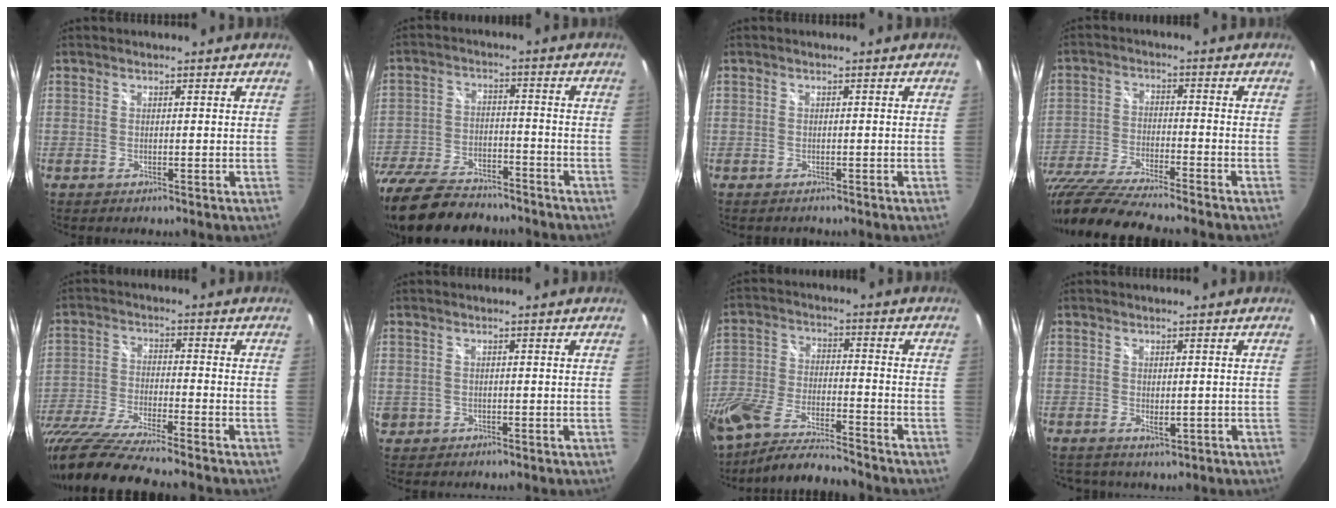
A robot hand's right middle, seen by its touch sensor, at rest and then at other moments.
{"total": 22.1, "force": [-17.4, 8.8, 10.5], "torque": [-0.245, -0.028, -0.279]}
{"total": 0.5, "force": [-0.5, 0.1, -0.1], "torque": [-0.001, 0.001, -0.011]}
{"total": 18.3, "force": [-15.5, 1.8, 9.5], "torque": [-0.203, -0.044, -0.280]}
{"total": 16.5, "force": [-13.8, 0.5, 9.1], "torque": [-0.195, -0.049, -0.259]}
{"total": 2.5, "force": [-0.2, 2.3, 0.8], "torque": [-0.017, -0.002, 0.000]}
{"total": 14.8, "force": [-12.2, 3.4, 7.6], "torque": [-0.173, -0.025, -0.225]}
{"total": 1.3, "force": [-0.2, 1.0, 0.9], "torque": [-0.009, -0.002, -0.002]}